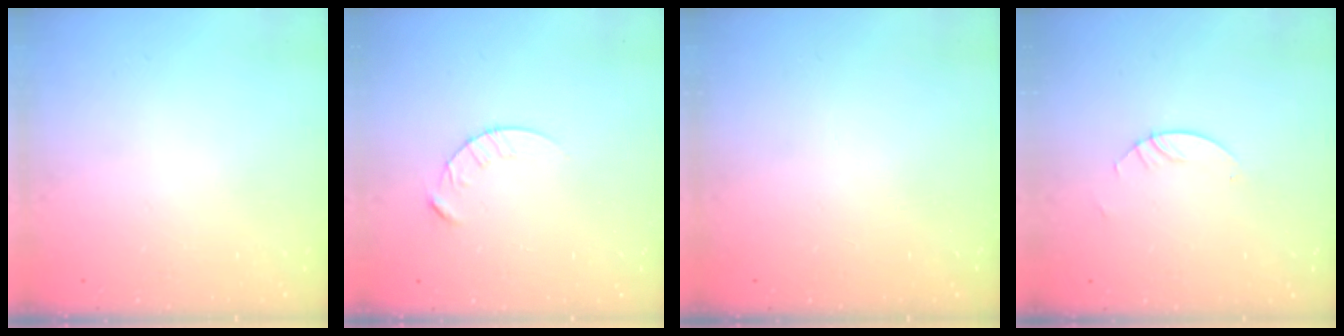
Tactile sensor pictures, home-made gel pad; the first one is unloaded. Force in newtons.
{"total": 4.7, "press": 4.7, "slide": 0.5}
{"total": 0.0}
{"total": 2.4, "press": 2.4, "slide": 0.2}